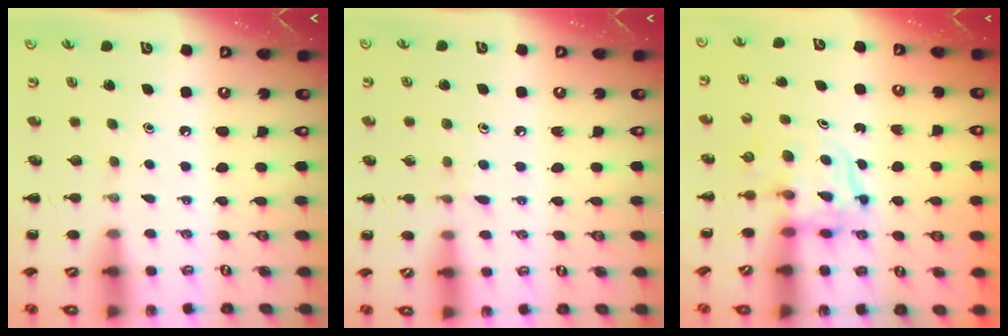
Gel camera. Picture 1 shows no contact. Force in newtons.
{"total": 5.5, "press": 5.1, "slide": 2.0}
{"total": 3.3, "press": 3.3, "slide": 0.2}